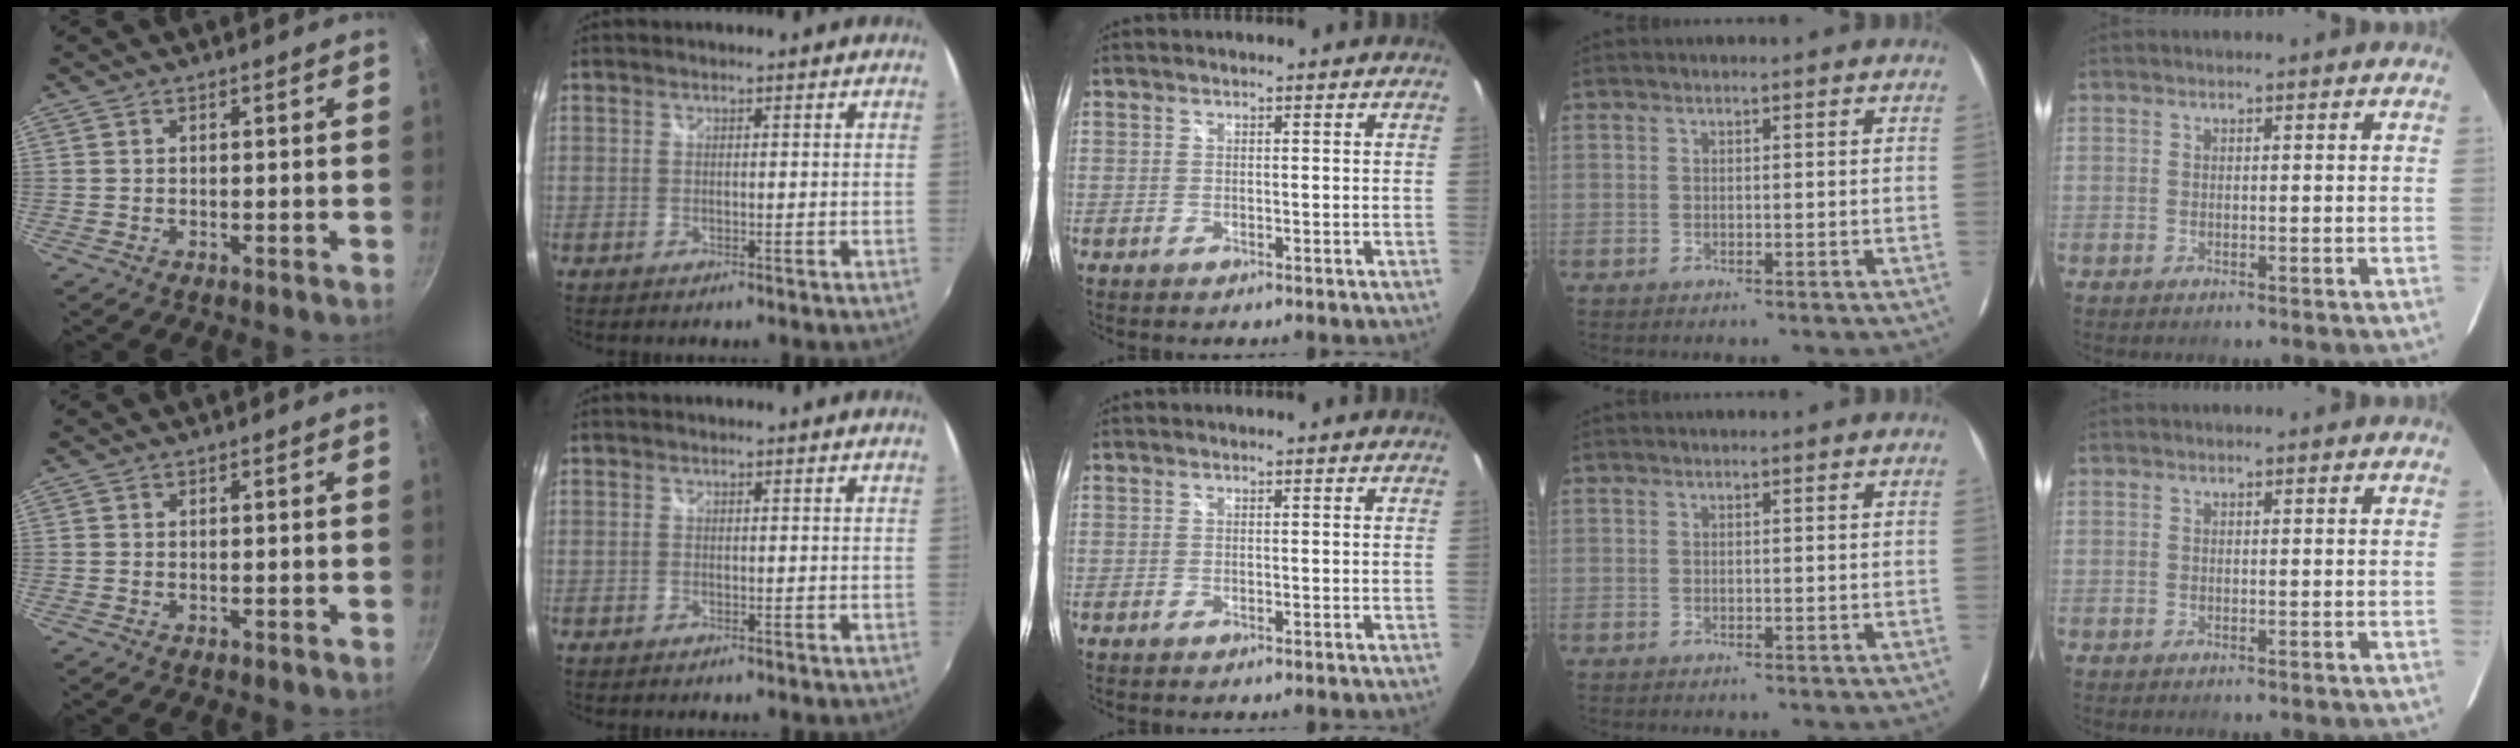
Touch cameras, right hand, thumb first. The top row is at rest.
{}